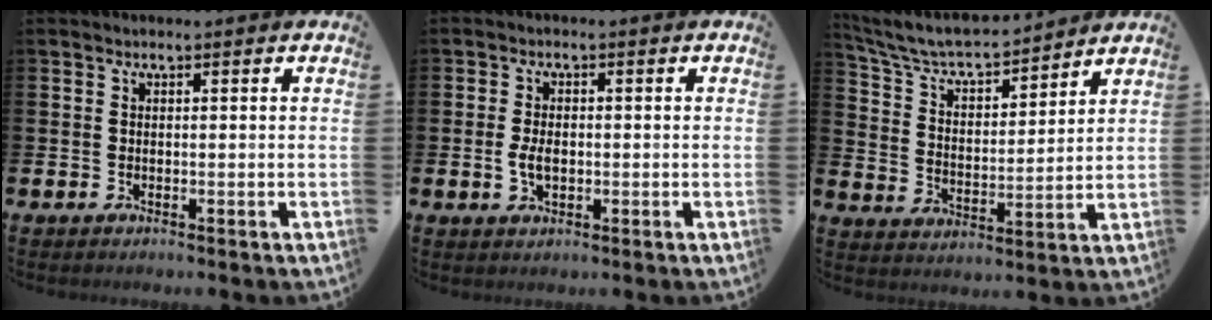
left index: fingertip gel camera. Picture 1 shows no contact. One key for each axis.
{"total": 2.9, "fx": -0.3, "fy": 1.7, "fz": 2.3, "tx": -0.037, "ty": 0.002, "tz": -0.008}
{"total": 6.8, "fx": 6.3, "fy": 1.3, "fz": 2.1, "tx": -0.069, "ty": -0.050, "tz": 0.105}